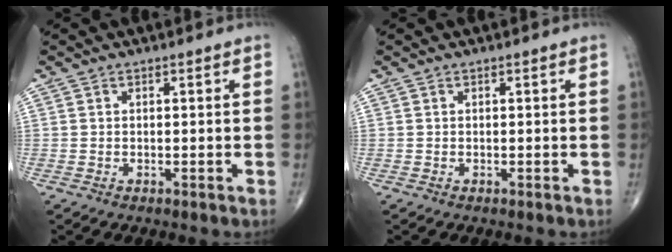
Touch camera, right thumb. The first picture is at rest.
{"total": 0.0}